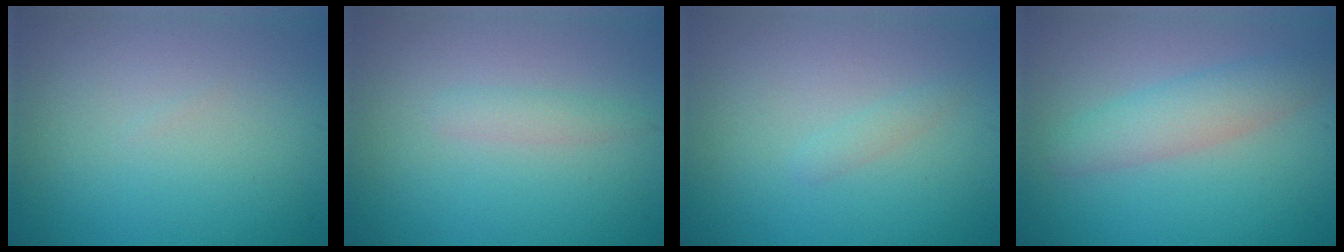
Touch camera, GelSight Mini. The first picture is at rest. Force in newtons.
{"total": 1.4, "press": 1.4, "slide": 0.1}
{"total": 0.9, "press": 0.9, "slide": 0.0}
{"total": 3.8, "press": 3.8, "slide": 0.0}